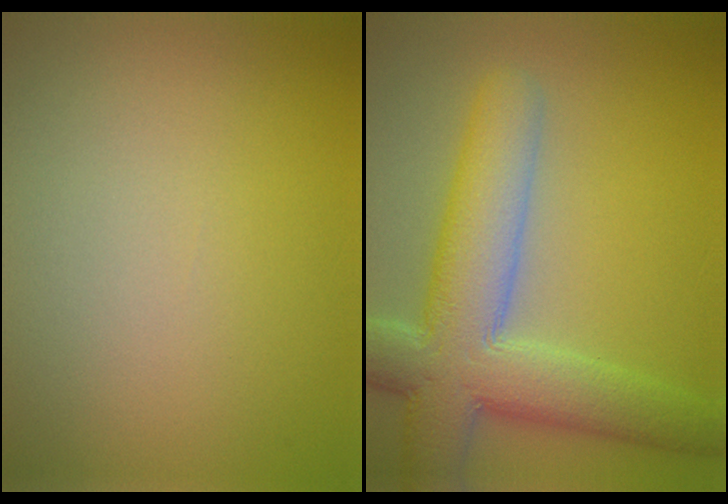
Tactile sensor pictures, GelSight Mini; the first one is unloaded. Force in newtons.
{"total": 9.1, "press": 9.1, "slide": 0.8}